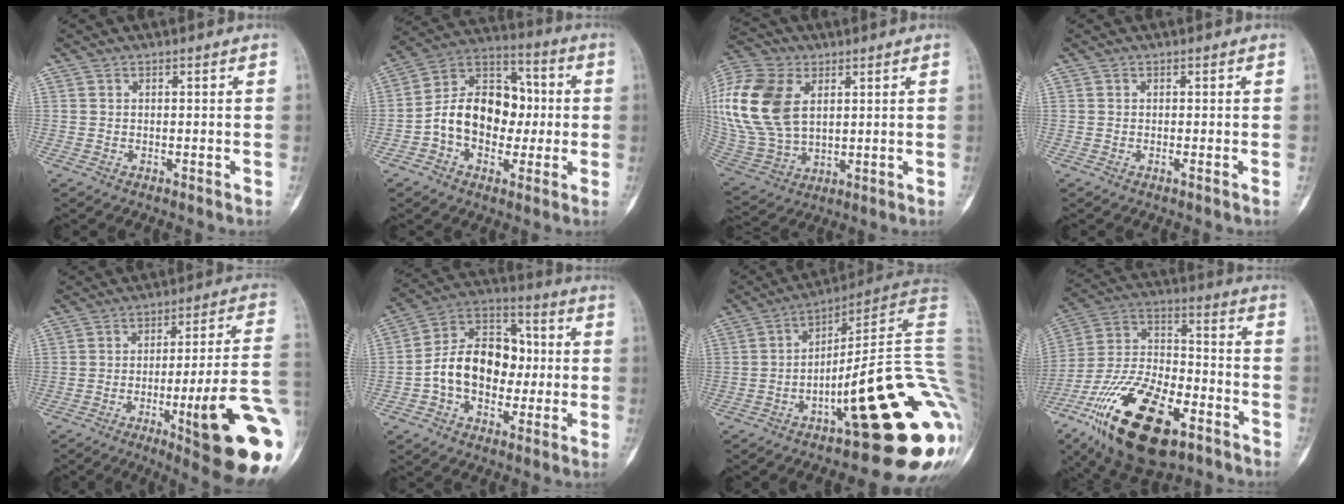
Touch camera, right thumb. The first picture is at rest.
{"total": 16.1, "force": [-1.3, 11.6, 11.0], "torque": [-0.139, 0.045, -0.029]}
{"total": 21.8, "force": [5.4, 14.3, 15.6], "torque": [-0.351, -0.008, 0.107]}
{"total": 0.0}
{"total": 22.0, "force": [-6.7, 2.8, 20.8], "torque": [-0.231, 0.011, -0.090]}
{"total": 15.6, "force": [-1.4, 11.2, 10.8], "torque": [-0.144, 0.046, -0.031]}
{"total": 25.4, "force": [-6.6, 4.6, 24.1], "torque": [-0.238, 0.052, -0.089]}
{"total": 26.1, "force": [-13.7, 12.1, 18.6], "torque": [-0.382, 0.047, -0.243]}